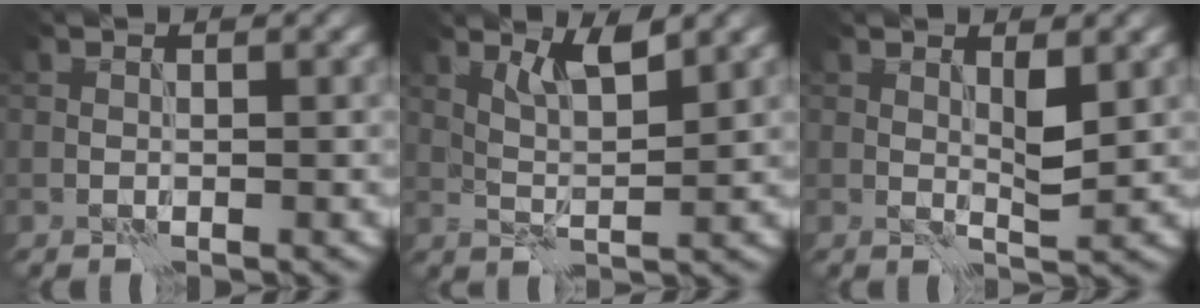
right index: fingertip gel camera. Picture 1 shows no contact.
{"total": 3.2, "force": [2.3, 0.3, 2.2], "torque": [-0.043, -0.005, 0.046]}
{"total": 1.9, "force": [0.8, 0.5, 1.7], "torque": [-0.029, -0.006, 0.015]}